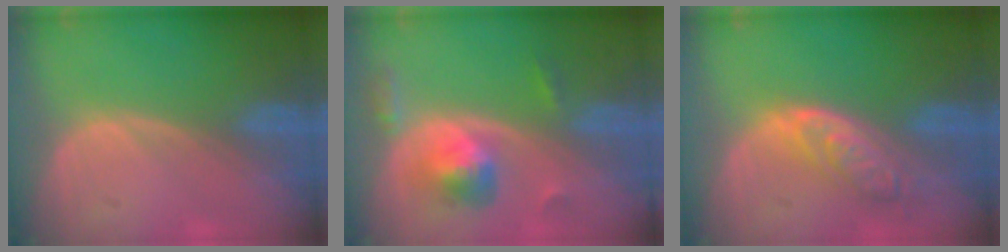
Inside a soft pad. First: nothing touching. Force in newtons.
{"total": 5.7, "press": 5.2, "slide": 2.4}
{"total": 6.2, "press": 5.6, "slide": 2.7}